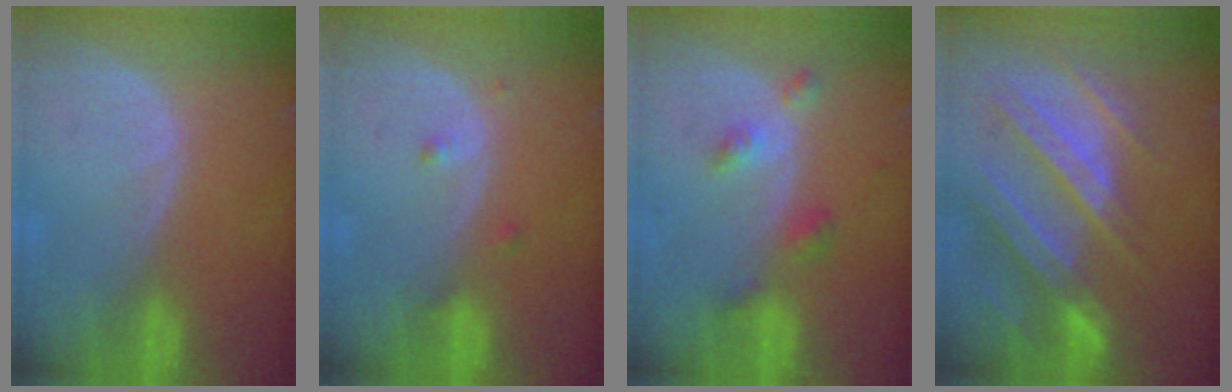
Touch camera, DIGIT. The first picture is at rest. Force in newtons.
{"total": 1.3, "press": 1.3, "slide": 0.0}
{"total": 4.3, "press": 3.9, "slide": 1.8}
{"total": 11.1, "press": 9.8, "slide": 5.2}